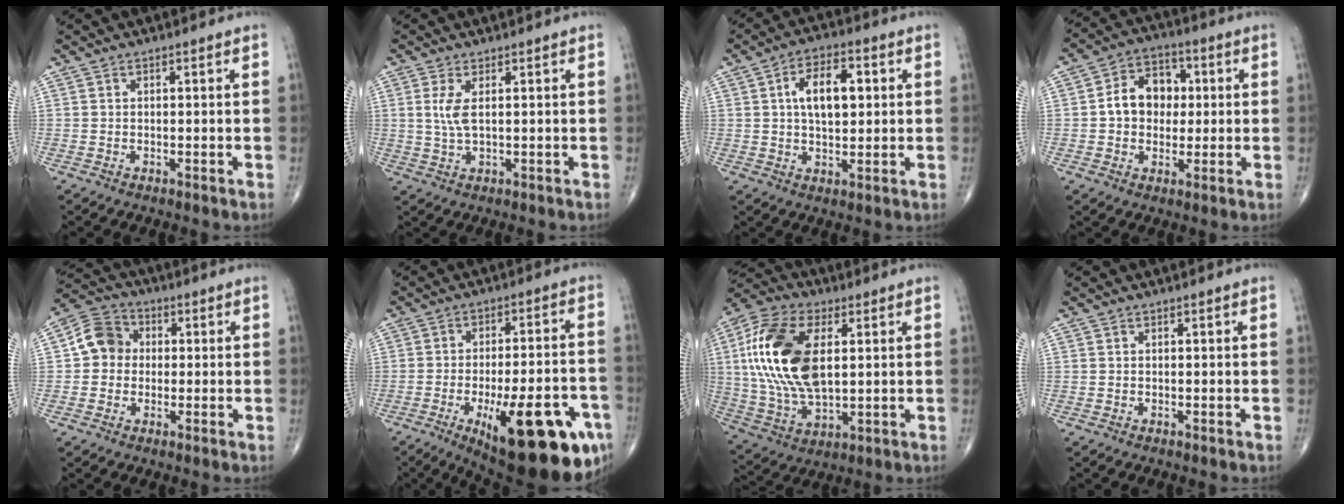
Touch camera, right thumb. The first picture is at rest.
{"total": 2.5, "force": [0.6, 1.1, 2.1], "torque": [-0.048, 0.001, 0.016]}
{"total": 9.8, "force": [2.0, 5.0, 8.1], "torque": [-0.119, 0.007, 0.031]}
{"total": 10.1, "force": [0.7, 7.9, 6.2], "torque": [-0.064, 0.020, 0.004]}
{"total": 7.8, "force": [0.4, 6.9, 3.6], "torque": [-0.046, 0.019, -0.008]}
{"total": 25.0, "force": [-10.8, 8.3, 21.0], "torque": [-0.232, 0.030, -0.138]}
{"total": 20.9, "force": [3.8, 11.0, 17.4], "torque": [-0.355, -0.006, 0.067]}
{"total": 0.0}